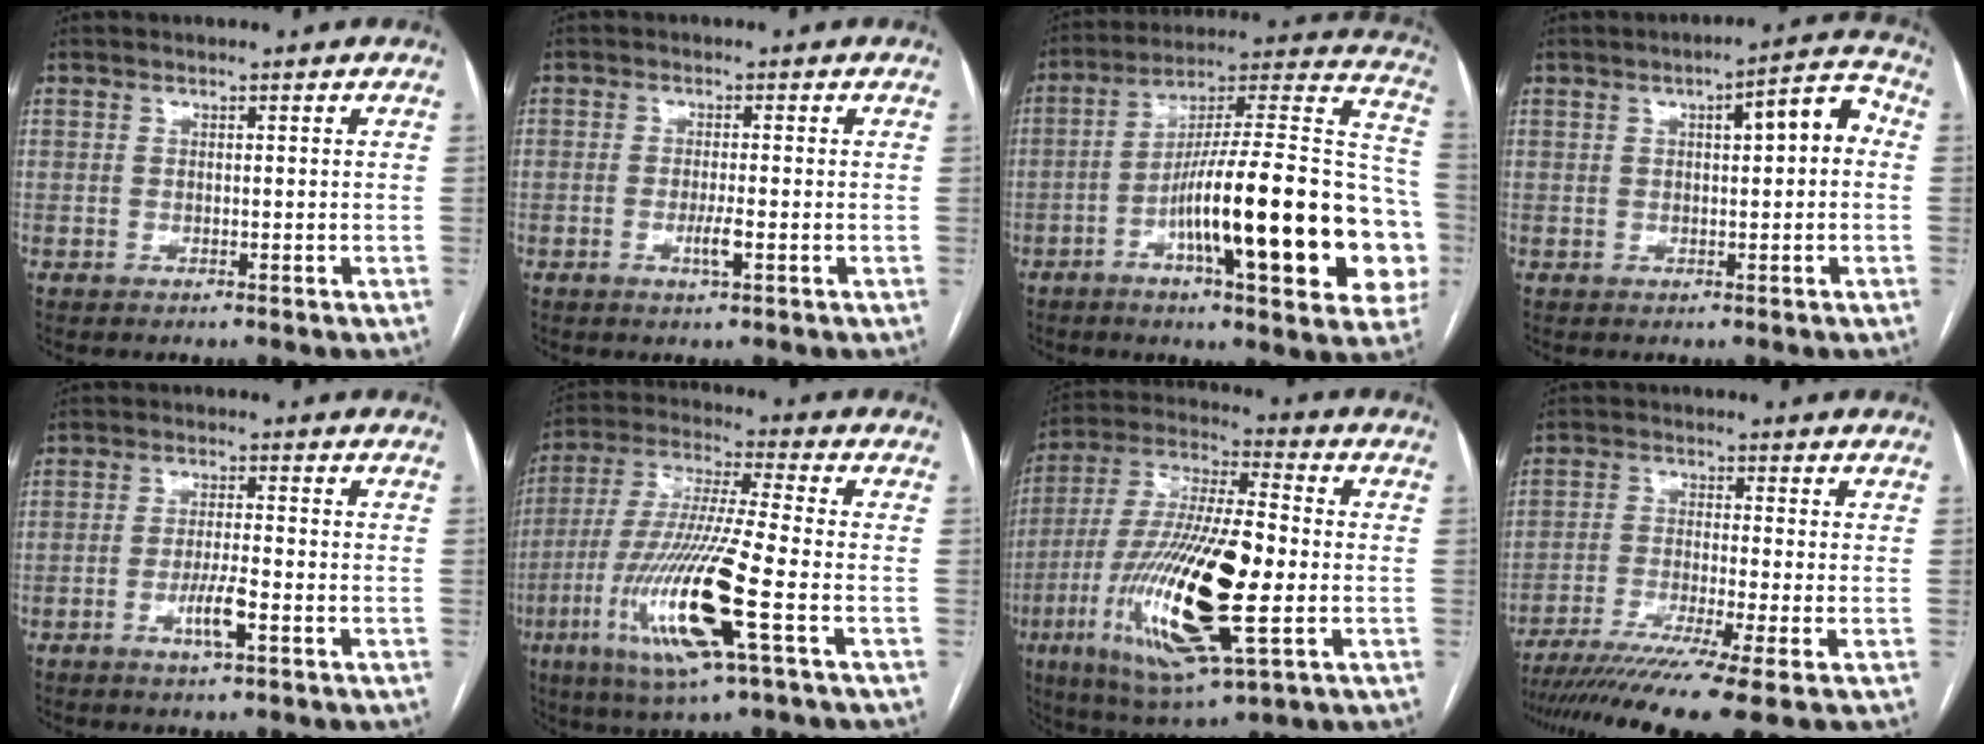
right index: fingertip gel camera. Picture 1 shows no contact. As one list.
[{"total": 2.6, "force": [-0.9, 0.2, 2.4], "torque": [-0.045, -0.003, -0.016]}, {"total": 28.1, "force": [-7.3, 4.6, 26.8], "torque": [-0.322, 0.016, -0.107]}, {"total": 6.7, "force": [1.0, 1.6, 6.4], "torque": [-0.085, 0.029, 0.009]}, {"total": 4.5, "force": [-2.0, 0.3, 4.0], "torque": [-0.076, -0.005, -0.037]}, {"total": 17.3, "force": [-6.0, 0.4, 16.2], "torque": [-0.341, -0.022, -0.113]}, {"total": 22.7, "force": [-5.2, 4.4, 21.6], "torque": [-0.460, -0.026, -0.091]}, {"total": 13.0, "force": [-9.5, -1.4, 8.7], "torque": [-0.144, -0.034, -0.152]}]